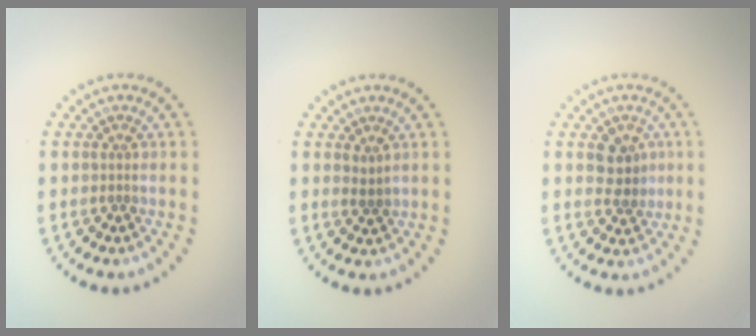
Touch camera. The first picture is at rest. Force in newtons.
{"total": 0.9, "press": 0.8, "slide": 0.4}
{"total": 2.7, "press": 2.6, "slide": 0.9}